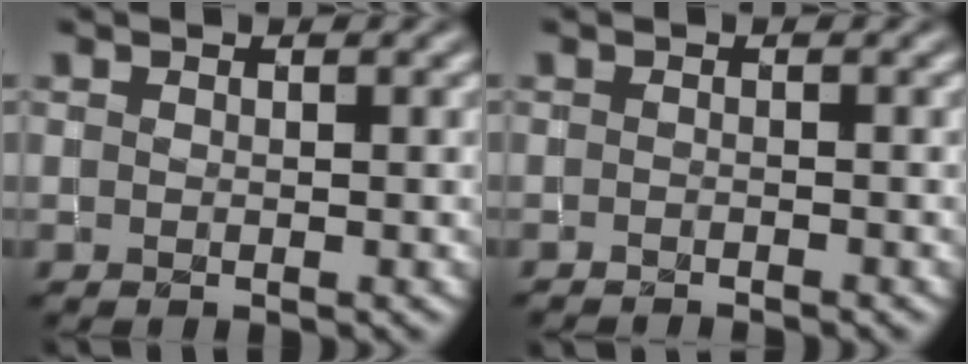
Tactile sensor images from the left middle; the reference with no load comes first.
{"total": 1.4, "force": [-1.4, 0.0, 0.4], "torque": [-0.005, -0.002, -0.026]}